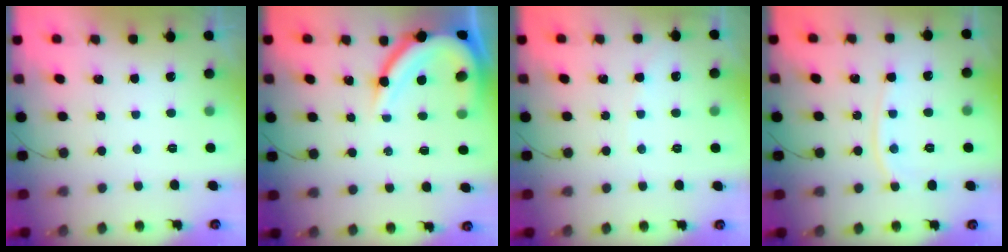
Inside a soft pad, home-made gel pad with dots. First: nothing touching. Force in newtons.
{"total": 11.5, "press": 11.5, "slide": 1.1}
{"total": 3.4, "press": 3.4, "slide": 0.5}
{"total": 7.1, "press": 7.0, "slide": 1.0}